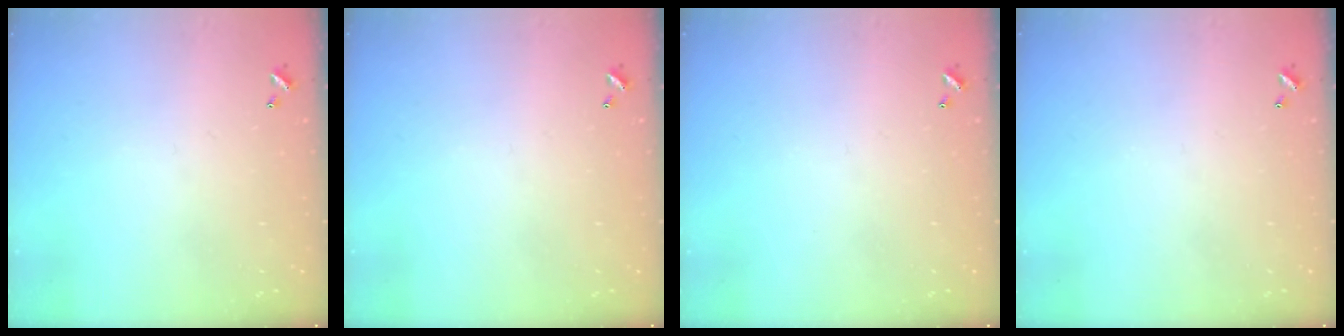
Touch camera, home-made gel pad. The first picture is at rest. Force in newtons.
{"total": 0.0}
{"total": 0.0}
{"total": 0.0}